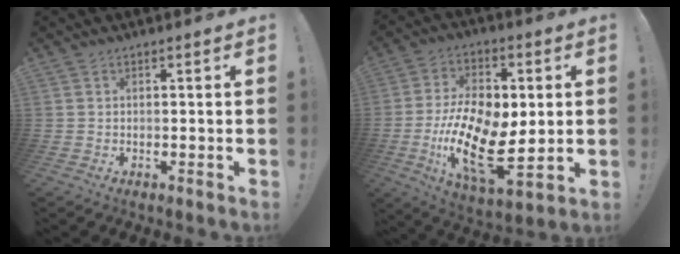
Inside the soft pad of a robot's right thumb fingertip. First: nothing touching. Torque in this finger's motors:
{"motor_torque": [2.25, 2.76, 2.29, -0.50, 0.66]}